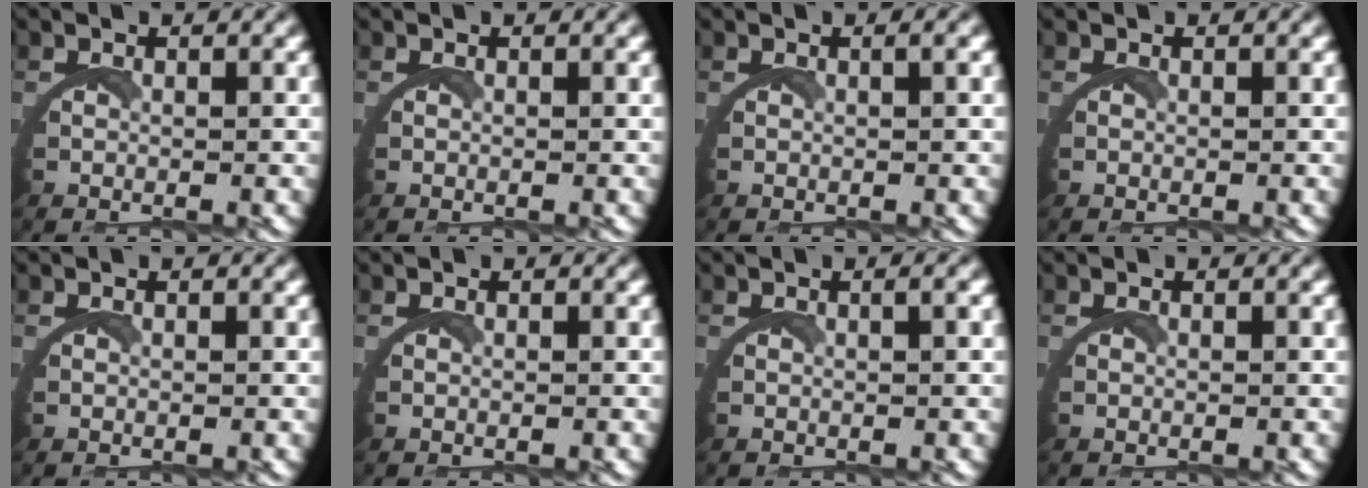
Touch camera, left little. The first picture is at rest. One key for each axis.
{"total": 0.0}
{"total": 0.6, "fx": 0.1, "fy": -0.1, "fz": 0.5, "tx": -0.011, "ty": 0.005, "tz": 0.002}
{"total": 0.0}
{"total": 0.0}
{"total": 0.0}
{"total": 0.6, "fx": 0.1, "fy": -0.2, "fz": 0.6, "tx": -0.013, "ty": 0.005, "tz": 0.002}
{"total": 0.0}